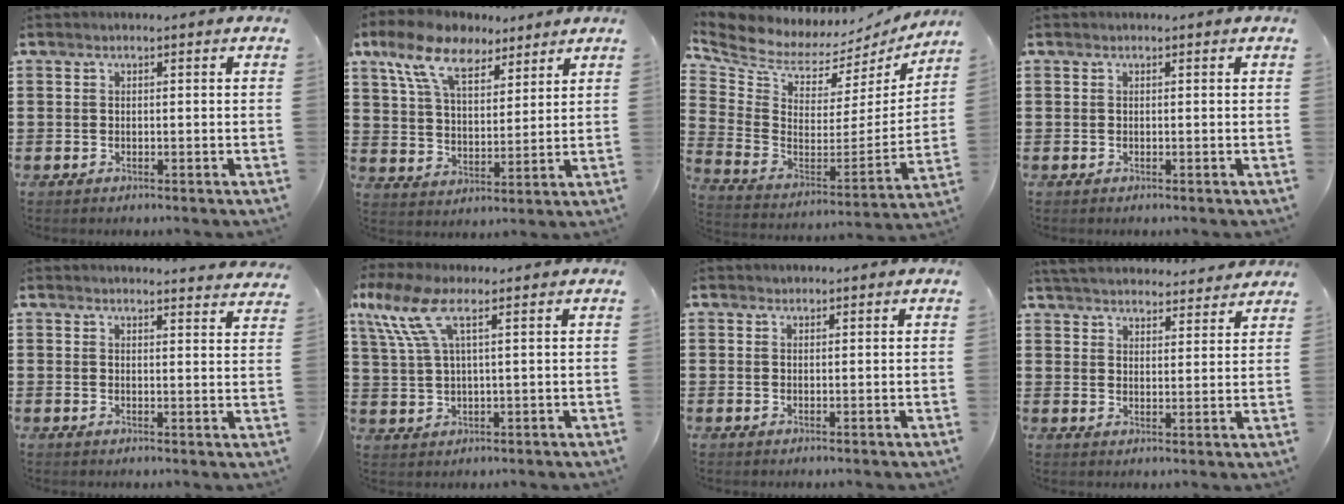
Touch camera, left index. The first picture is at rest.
{"total": 9.8, "force": [7.3, 4.1, 5.2], "torque": [-0.121, -0.009, 0.133]}
{"total": 5.7, "force": [5.3, 2.0, 0.7], "torque": [-0.055, -0.057, 0.088]}
{"total": 0.0}
{"total": 2.7, "force": [2.7, -0.3, 0.2], "torque": [-0.005, -0.015, 0.050]}
{"total": 7.9, "force": [3.7, 2.0, 6.6], "torque": [-0.160, 0.002, 0.062]}
{"total": 0.6, "force": [0.5, 0.3, -0.1], "torque": [-0.001, 0.001, 0.011]}
{"total": 4.4, "force": [4.3, 0.4, 0.5], "torque": [-0.028, -0.021, 0.077]}